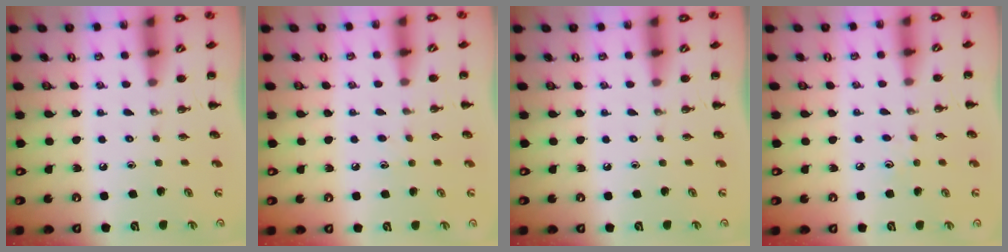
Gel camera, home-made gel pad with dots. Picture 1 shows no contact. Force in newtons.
{"total": 3.3, "press": 3.2, "slide": 1.0}
{"total": 0.0}
{"total": 5.2, "press": 5.0, "slide": 1.5}